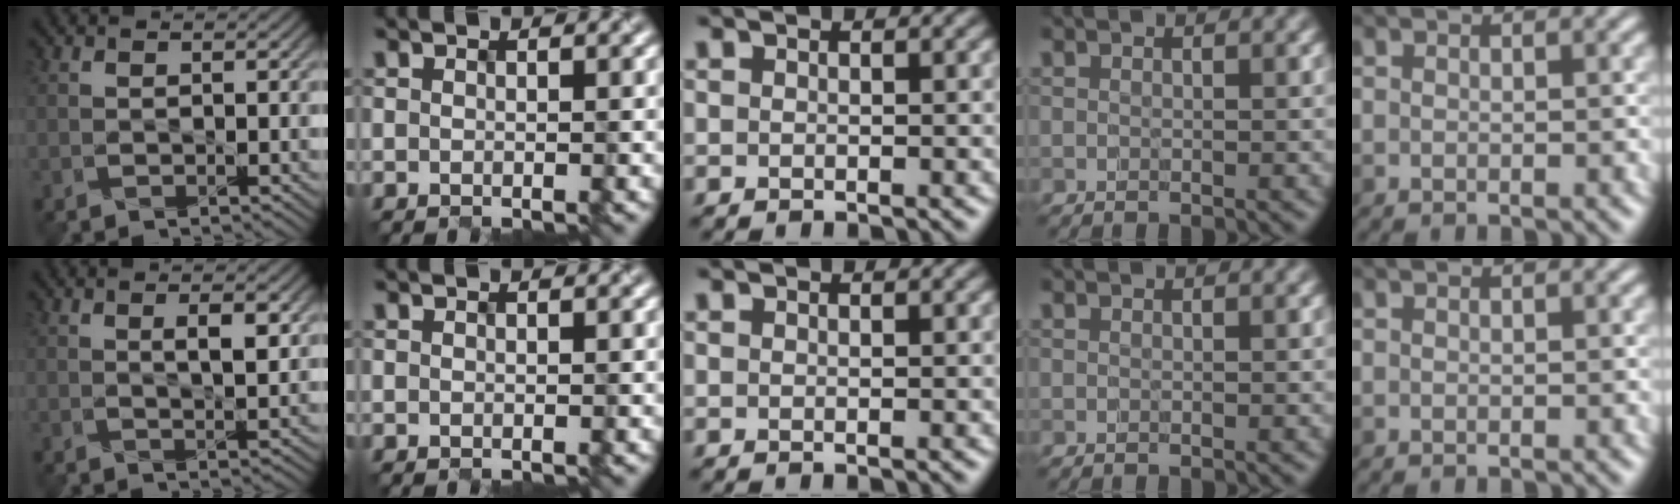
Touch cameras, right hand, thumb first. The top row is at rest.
{"thumb": {"total": 3.0, "force": [1.1, 0.8, 2.6], "torque": [-0.047, -0.001, 0.023]}}